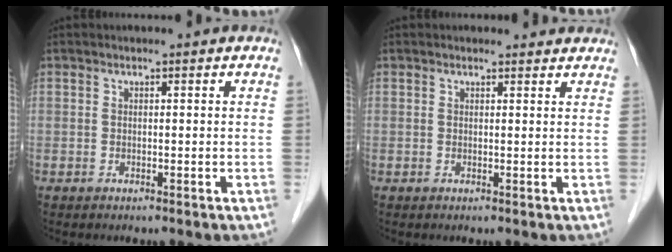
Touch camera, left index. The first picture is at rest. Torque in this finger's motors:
{"motor_torque": [0.50, -0.50, 0.08, -0.01]}